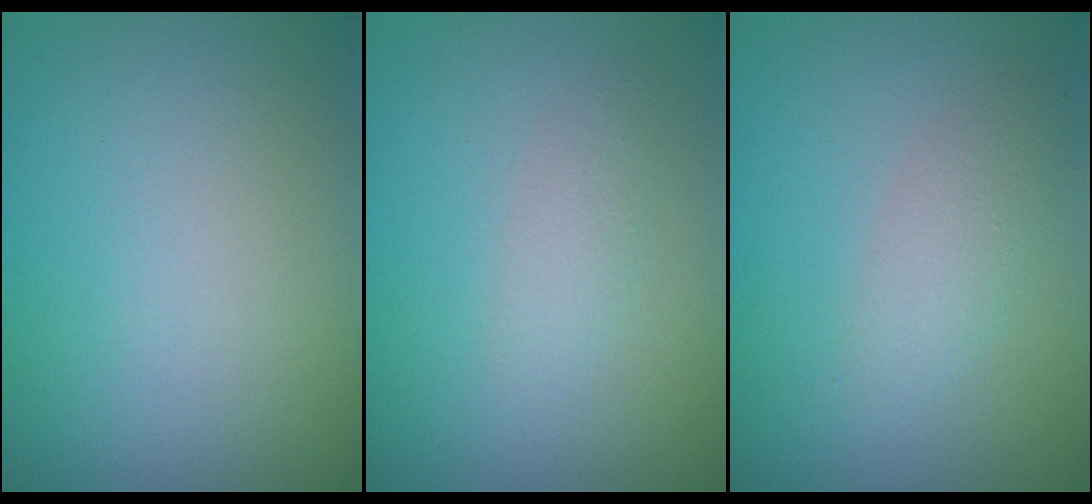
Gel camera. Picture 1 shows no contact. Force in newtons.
{"total": 1.3, "press": 1.3, "slide": 0.1}
{"total": 2.1, "press": 2.1, "slide": 0.1}